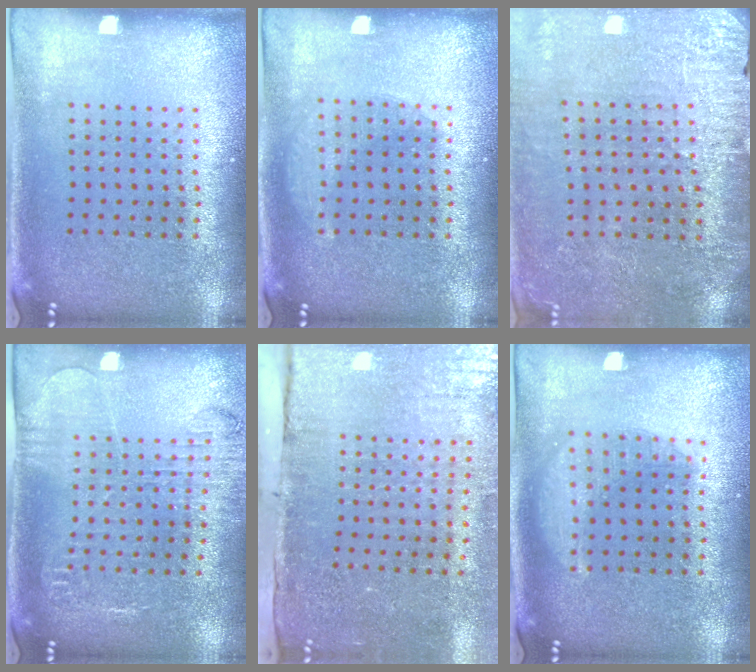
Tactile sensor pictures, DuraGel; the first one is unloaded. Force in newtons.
{"total": 1.7, "press": 1.7, "slide": 0.4}
{"total": 2.9, "press": 2.9, "slide": 0.4}
{"total": 2.0, "press": 2.0, "slide": 0.1}
{"total": 4.5, "press": 3.8, "slide": 2.5}
{"total": 1.4, "press": 1.4, "slide": 0.1}